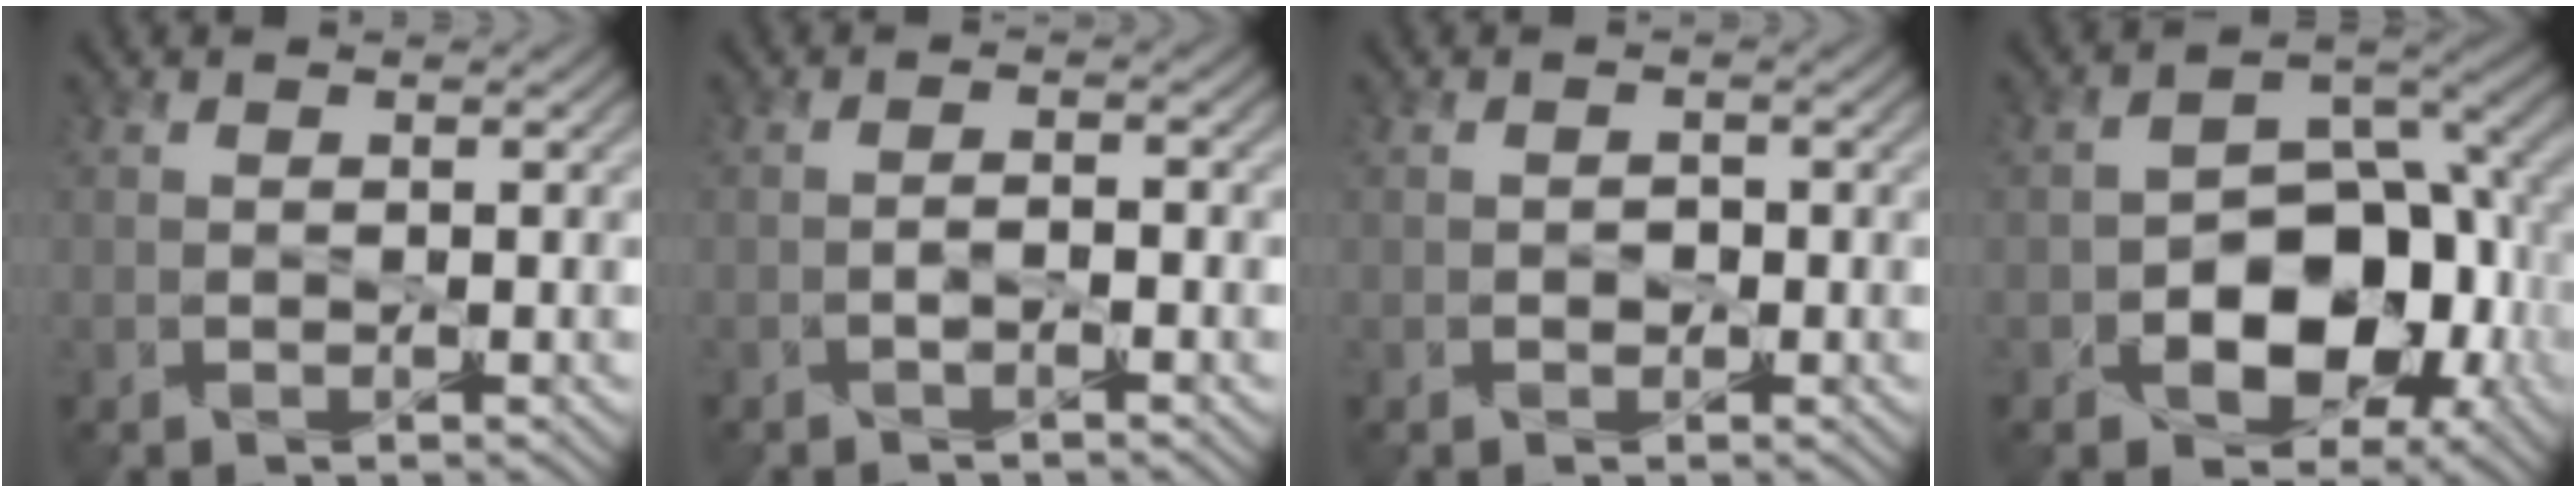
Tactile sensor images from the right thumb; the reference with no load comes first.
{"total": 1.1, "force": [-0.9, -0.2, 0.5], "torque": [0.009, 0.011, -0.016]}
{"total": 0.8, "force": [-0.2, 0.8, 0.2], "torque": [0.005, 0.003, -0.009]}
{"total": 11.7, "force": [-3.0, 7.8, 8.2], "torque": [-0.108, -0.012, -0.049]}